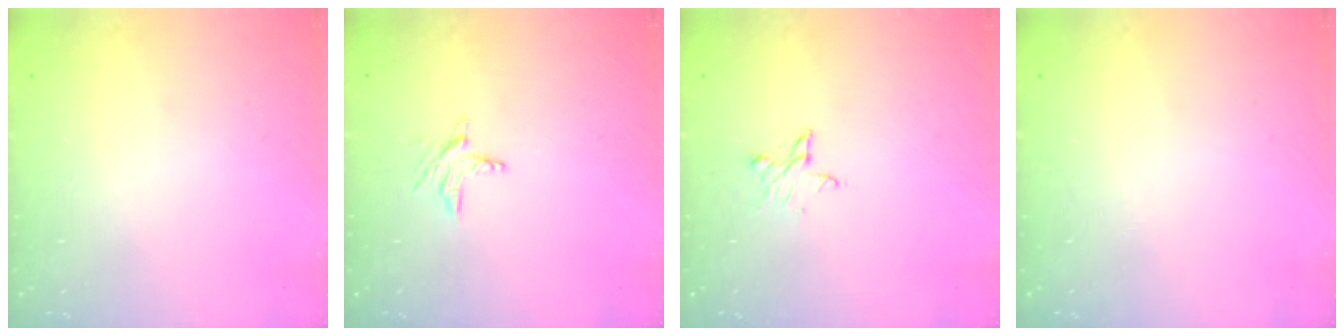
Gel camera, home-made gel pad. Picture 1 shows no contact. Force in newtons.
{"total": 3.6, "press": 3.6, "slide": 0.4}
{"total": 5.1, "press": 5.1, "slide": 0.5}
{"total": 0.0}